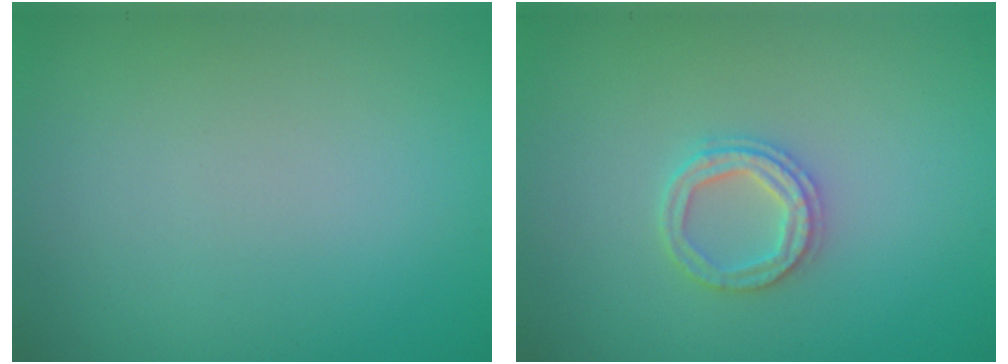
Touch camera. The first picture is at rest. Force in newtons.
{"total": 2.4, "press": 2.4, "slide": 0.4}